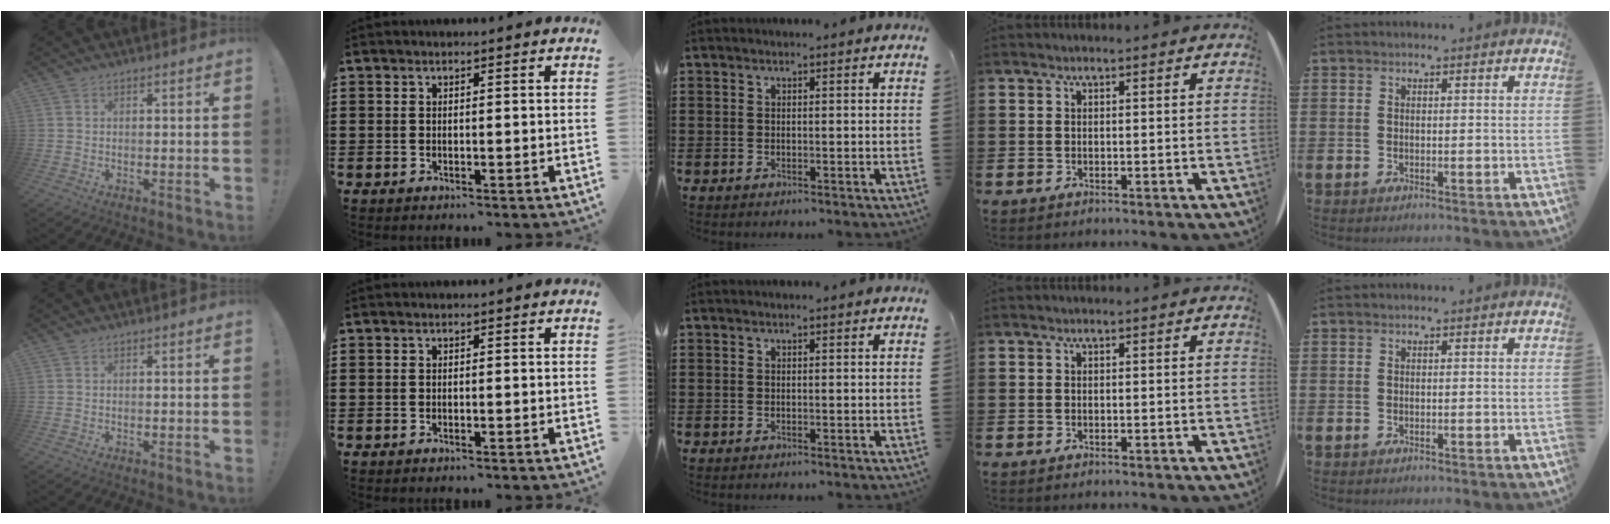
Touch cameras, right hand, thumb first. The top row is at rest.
{}